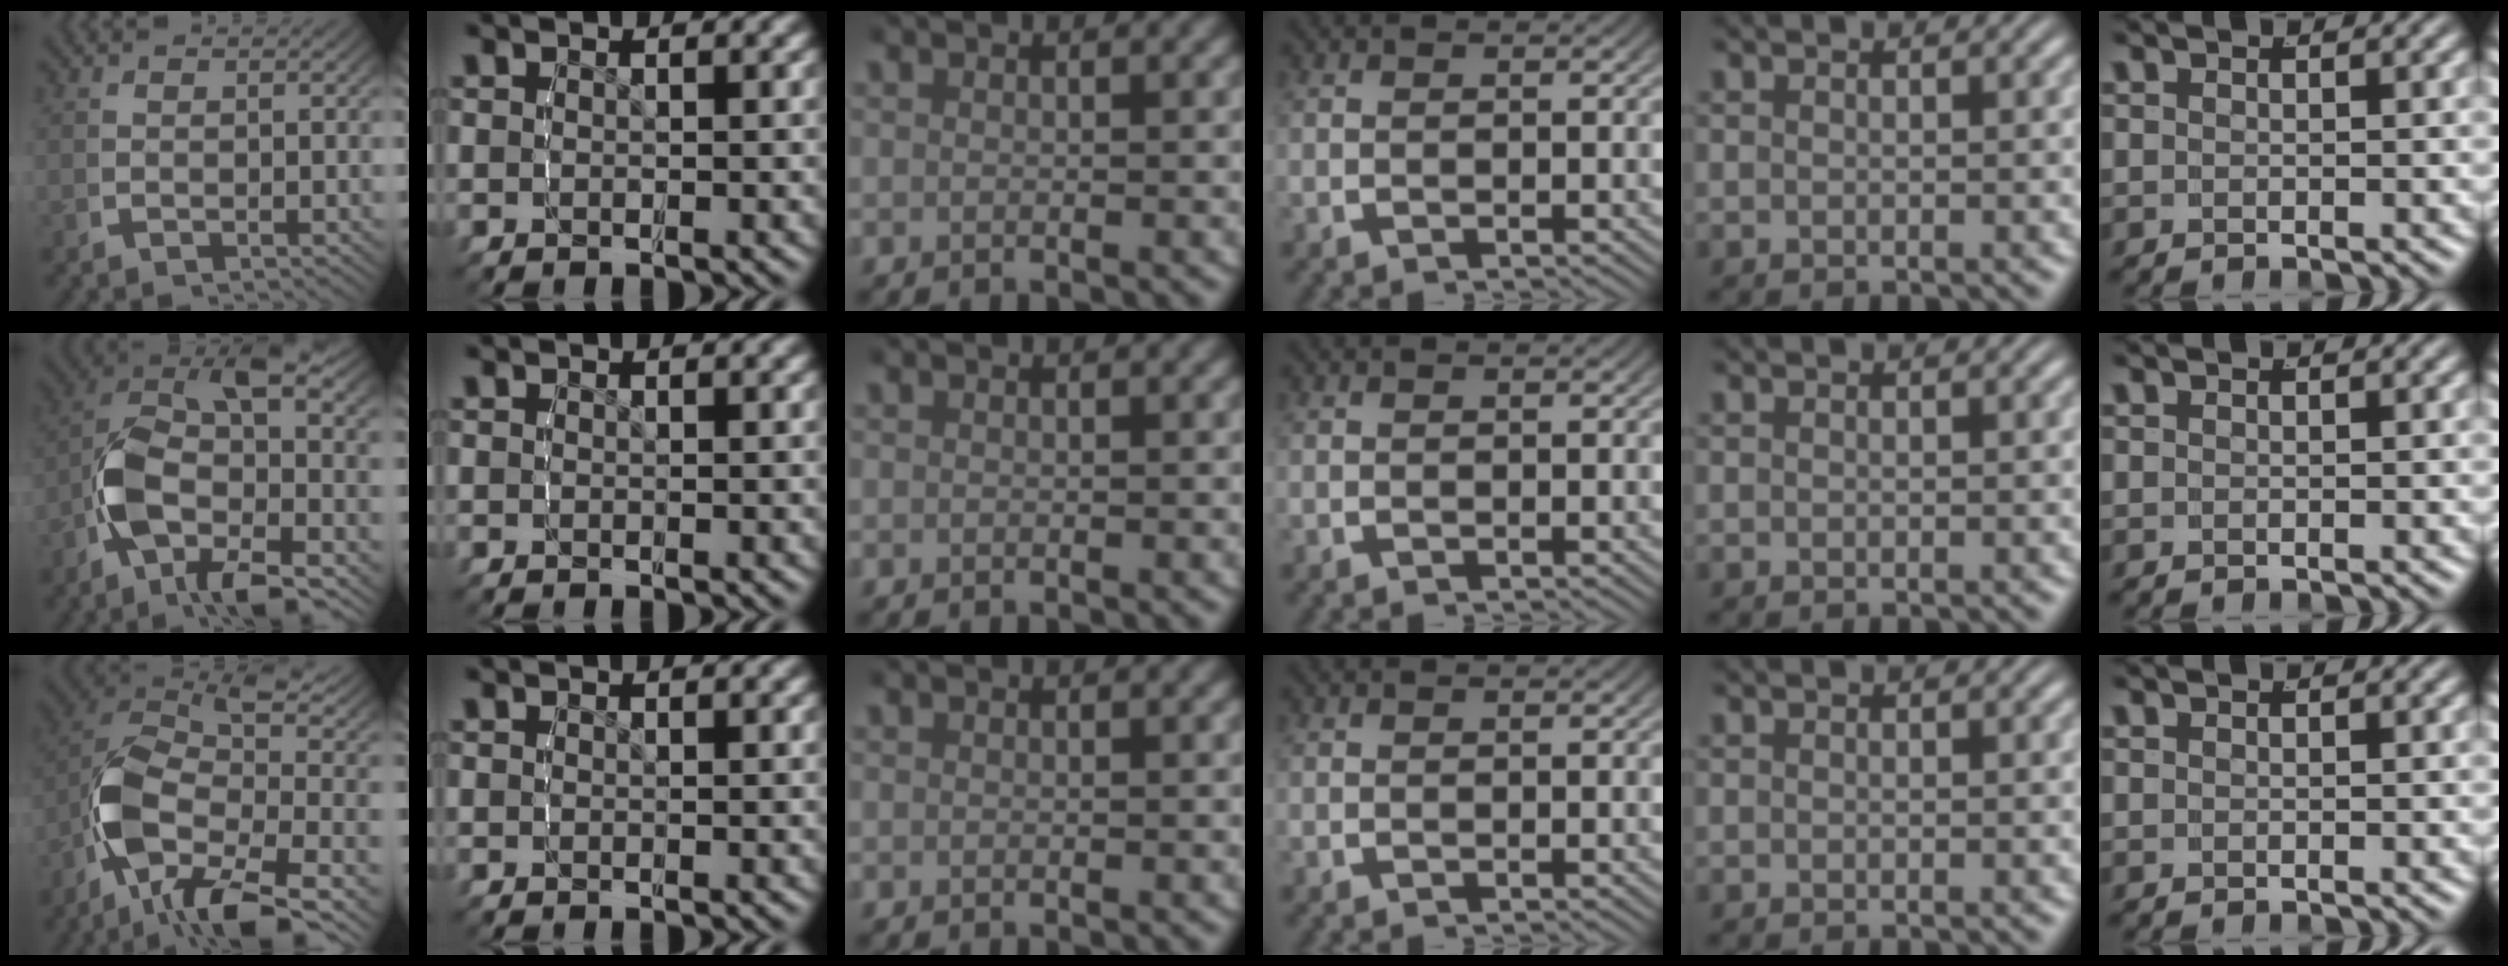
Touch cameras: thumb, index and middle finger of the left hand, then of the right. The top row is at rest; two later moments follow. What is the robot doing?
{"motion": "lift_and_place", "object": "glasses"}